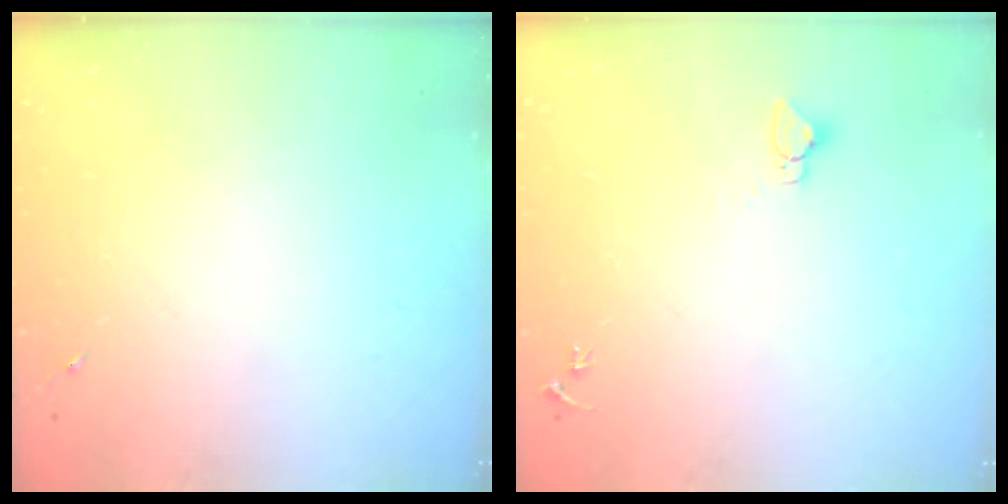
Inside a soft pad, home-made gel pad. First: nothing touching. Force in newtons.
{"total": 2.8, "press": 2.8, "slide": 0.2}